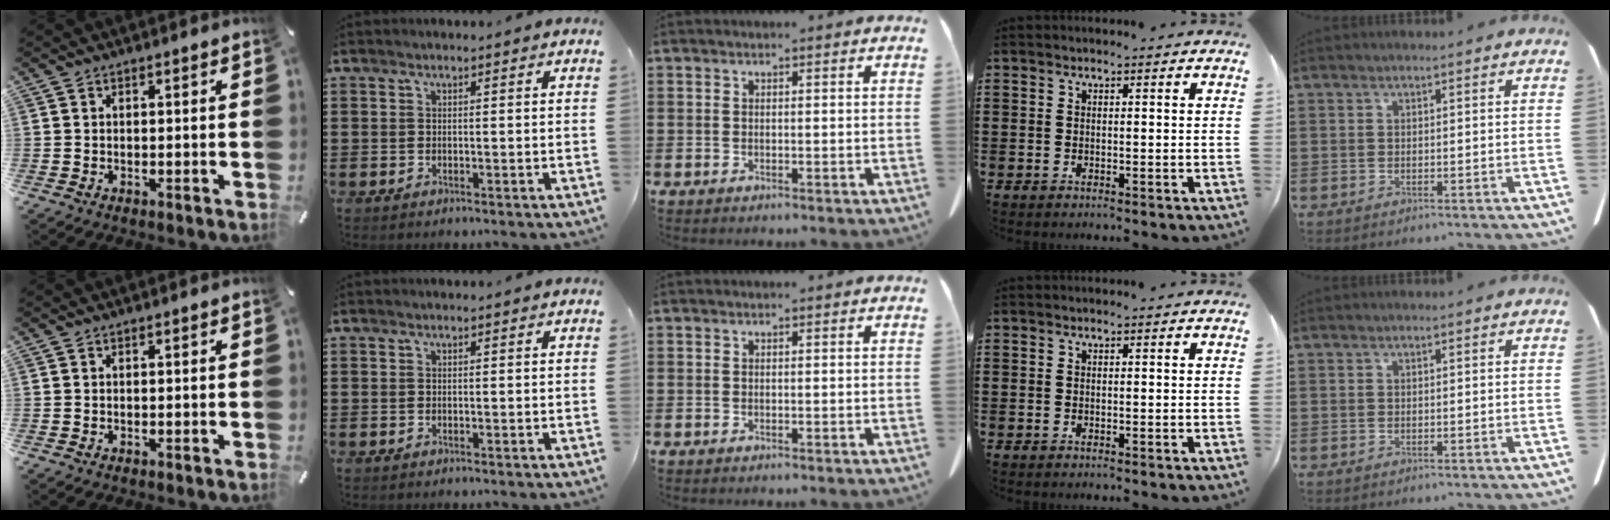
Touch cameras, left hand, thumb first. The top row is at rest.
{}